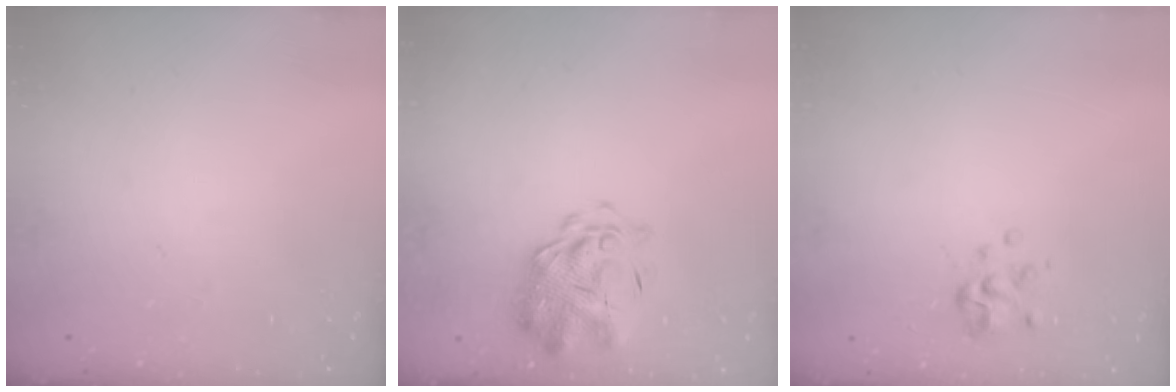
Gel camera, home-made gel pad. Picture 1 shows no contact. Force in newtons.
{"total": 3.7, "press": 3.5, "slide": 1.3}
{"total": 2.9, "press": 2.8, "slide": 0.9}